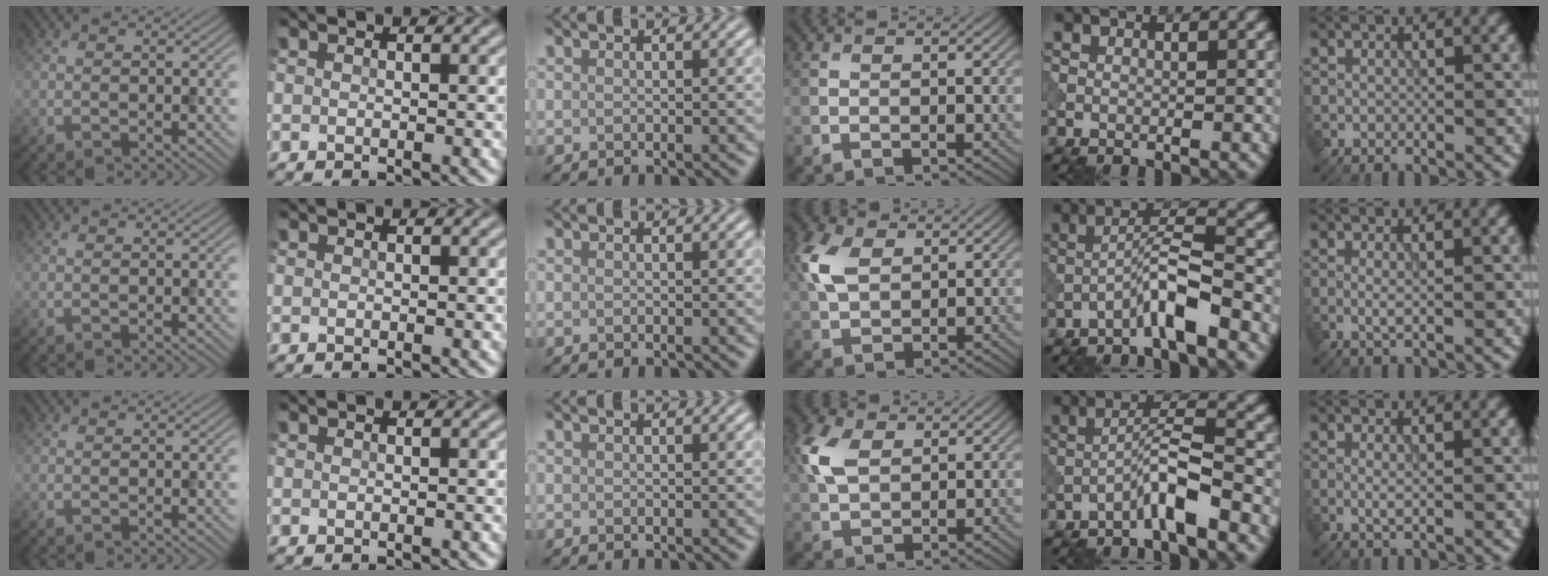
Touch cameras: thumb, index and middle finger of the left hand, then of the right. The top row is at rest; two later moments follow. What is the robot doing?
{"motion": "wipe", "object": "makeup brush"}